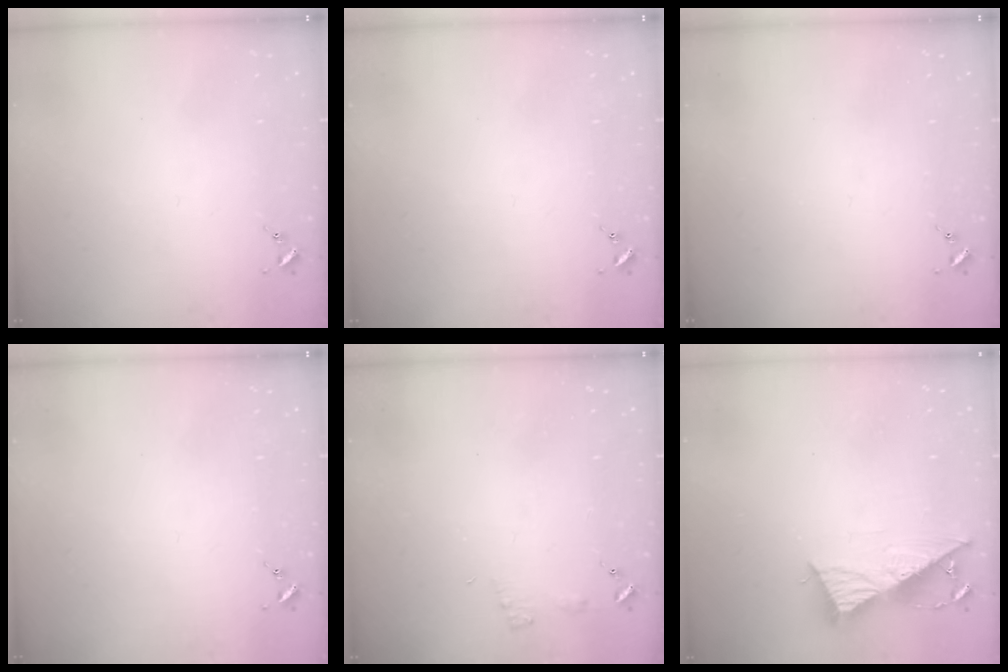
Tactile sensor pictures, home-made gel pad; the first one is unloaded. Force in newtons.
{"total": 0.0}
{"total": 0.0}
{"total": 0.0}
{"total": 4.0, "press": 3.9, "slide": 0.6}
{"total": 10.6, "press": 10.5, "slide": 0.8}